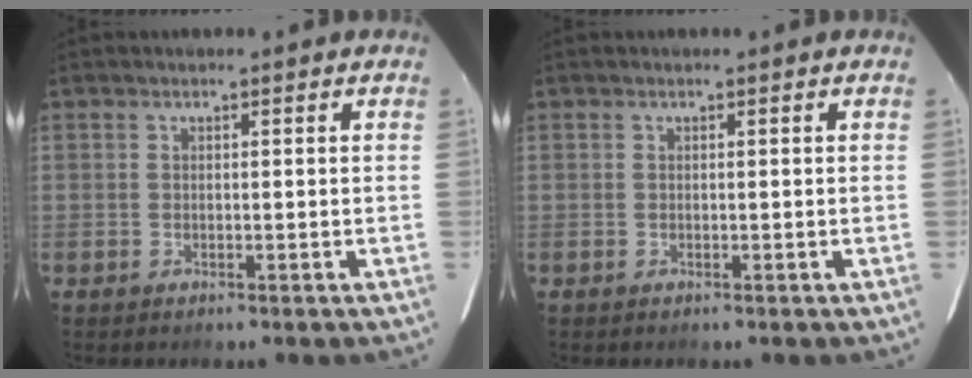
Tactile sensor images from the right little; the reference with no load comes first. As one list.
[{"total": 0.0}]